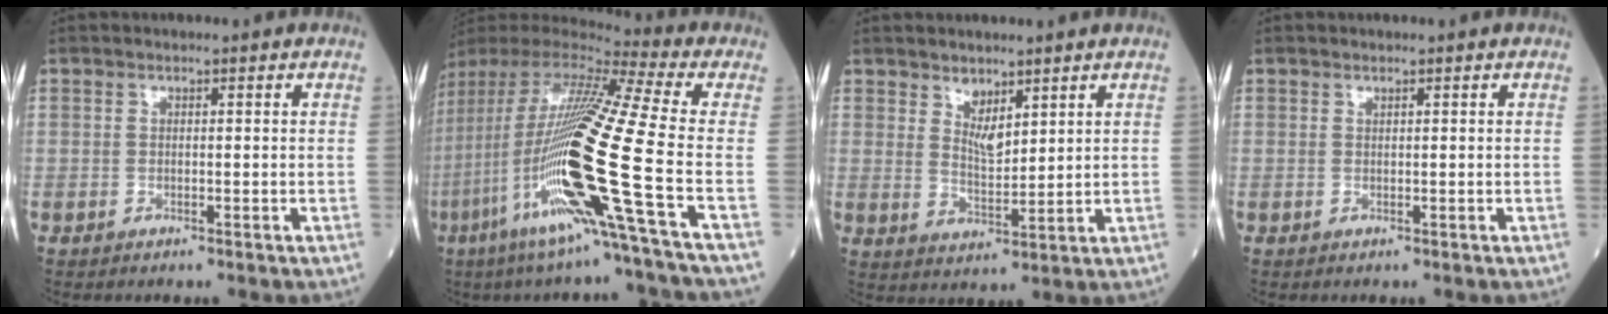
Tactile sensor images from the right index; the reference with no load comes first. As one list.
[{"total": 26.2, "force": [-8.0, -1.0, 24.9], "torque": [-0.494, -0.042, -0.168]}, {"total": 3.9, "force": [2.6, 1.6, 2.4], "torque": [-0.048, -0.007, 0.055]}, {"total": 0.0}]